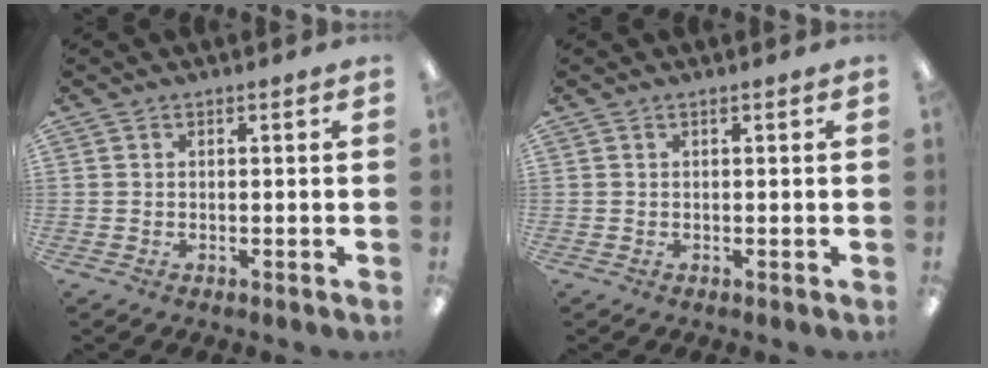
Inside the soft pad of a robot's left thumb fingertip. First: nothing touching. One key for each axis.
{"total": 0.0}